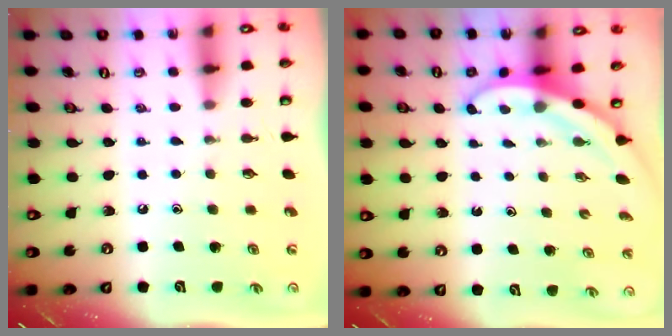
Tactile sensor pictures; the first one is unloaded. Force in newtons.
{"total": 3.1, "press": 3.1, "slide": 0.2}